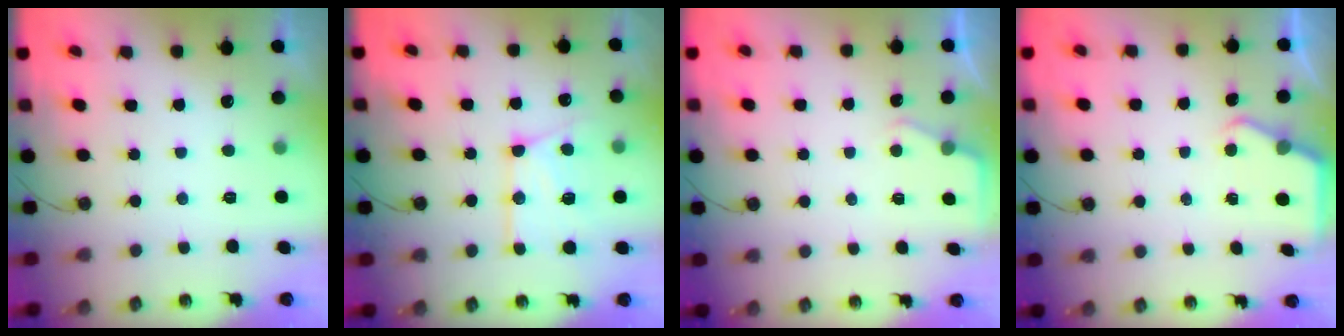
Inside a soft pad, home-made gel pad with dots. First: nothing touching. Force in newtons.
{"total": 16.9, "press": 16.8, "slide": 1.6}
{"total": 2.6, "press": 2.6, "slide": 0.4}
{"total": 2.8, "press": 2.8, "slide": 0.0}